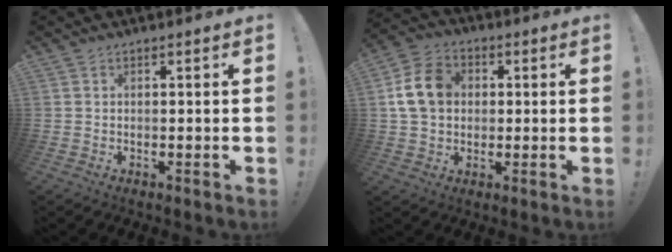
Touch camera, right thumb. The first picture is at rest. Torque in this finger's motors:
{"motor_torque": [0.52, 0.51, 0.11, 0.08, 0.11]}